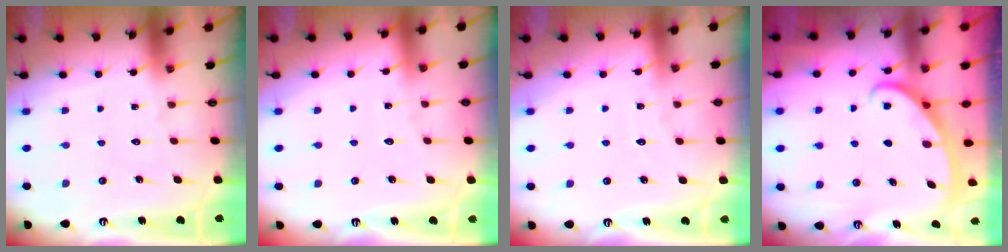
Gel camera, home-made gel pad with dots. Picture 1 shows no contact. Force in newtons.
{"total": 1.7, "press": 1.7, "slide": 0.2}
{"total": 3.2, "press": 3.2, "slide": 0.4}
{"total": 2.7, "press": 2.7, "slide": 0.3}